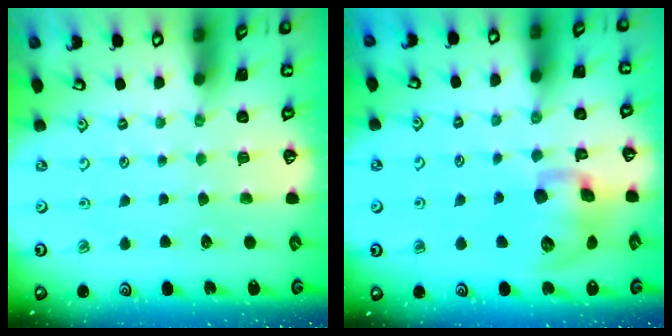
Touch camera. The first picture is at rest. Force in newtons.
{"total": 12.6, "press": 12.5, "slide": 1.0}